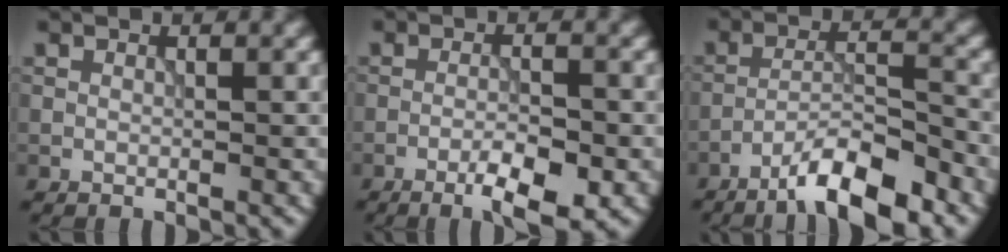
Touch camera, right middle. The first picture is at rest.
{"total": 4.3, "force": [-2.3, 0.9, 3.5], "torque": [-0.062, -0.002, -0.037]}
{"total": 7.0, "force": [-5.0, 1.3, 4.7], "torque": [-0.074, 0.008, -0.088]}